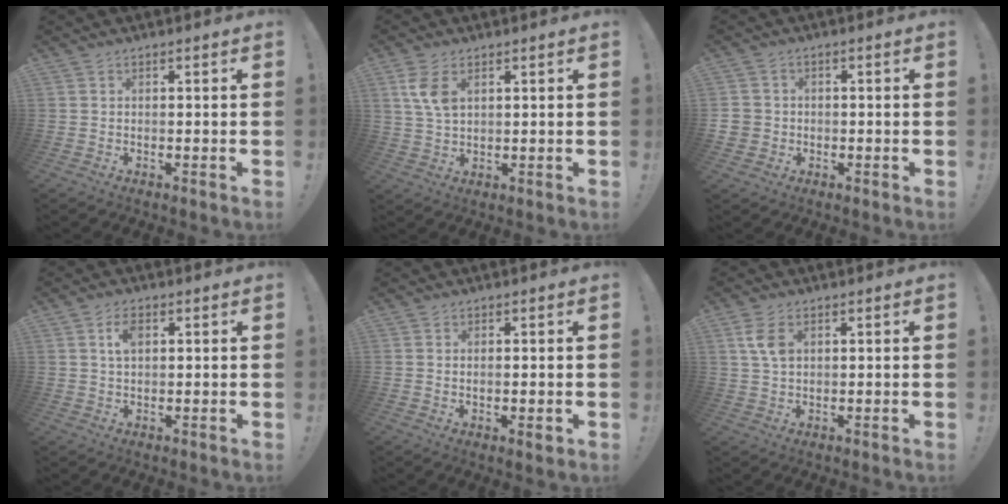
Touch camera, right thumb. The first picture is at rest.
{"total": 7.0, "force": [3.0, 3.8, 5.1], "torque": [-0.094, -0.008, 0.055]}
{"total": 3.6, "force": [-0.4, 3.4, 1.1], "torque": [-0.020, 0.006, -0.007]}
{"total": 4.5, "force": [1.5, 2.6, 3.4], "torque": [-0.058, 0.002, 0.024]}
{"total": 2.1, "force": [0.2, 0.6, 2.0], "torque": [-0.022, -0.004, 0.002]}
{"total": 6.2, "force": [2.1, 3.8, 4.5], "torque": [-0.081, -0.003, 0.039]}